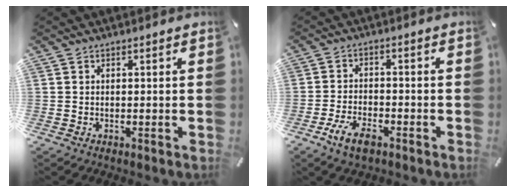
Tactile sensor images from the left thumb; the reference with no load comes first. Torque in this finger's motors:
{"motor_torque": [-0.92, -0.30, -0.50, 0.40, -0.12]}